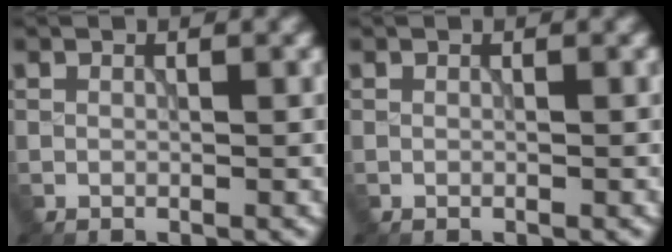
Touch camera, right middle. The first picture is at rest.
{"total": 0.0}